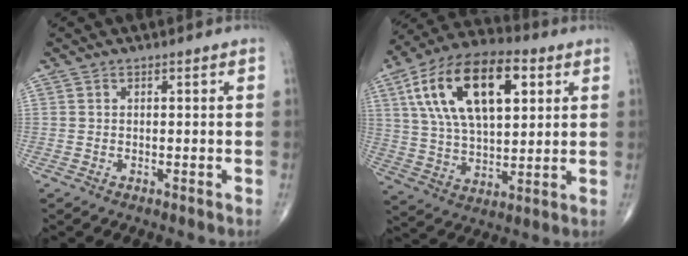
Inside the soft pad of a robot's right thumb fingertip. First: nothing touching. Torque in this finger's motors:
{"motor_torque": [-0.26, 1.37, 1.91, 0.85, 0.24]}